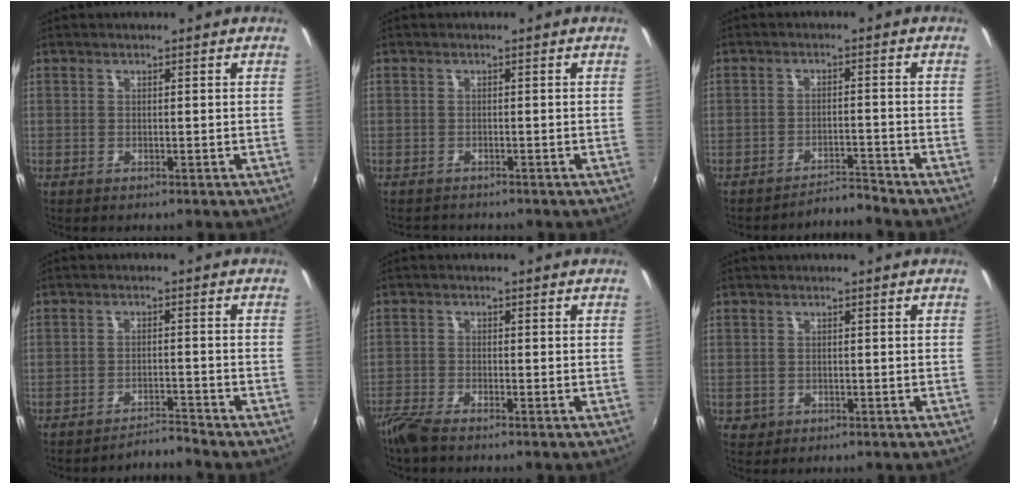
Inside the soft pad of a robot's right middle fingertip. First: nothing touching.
{"total": 2.0, "force": [-1.9, 0.7, 0.1], "torque": [-0.009, -0.004, -0.032]}
{"total": 3.8, "force": [-3.5, -1.3, -0.7], "torque": [-0.001, 0.010, -0.054]}
{"total": 3.2, "force": [-2.9, -1.3, -0.6], "torque": [-0.001, 0.007, -0.047]}
{"total": 4.5, "force": [-3.9, 0.4, 2.2], "torque": [-0.062, -0.016, -0.079]}
{"total": 1.4, "force": [-0.4, 1.3, 0.4], "torque": [-0.008, -0.003, -0.004]}